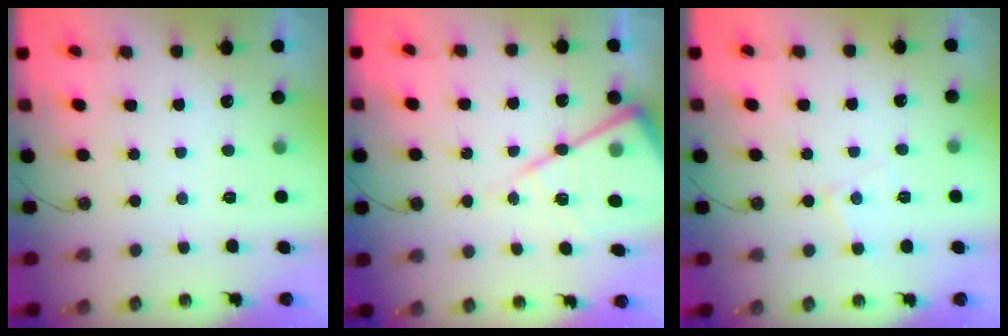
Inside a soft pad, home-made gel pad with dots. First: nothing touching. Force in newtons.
{"total": 16.1, "press": 16.0, "slide": 1.1}
{"total": 5.7, "press": 5.7, "slide": 0.3}